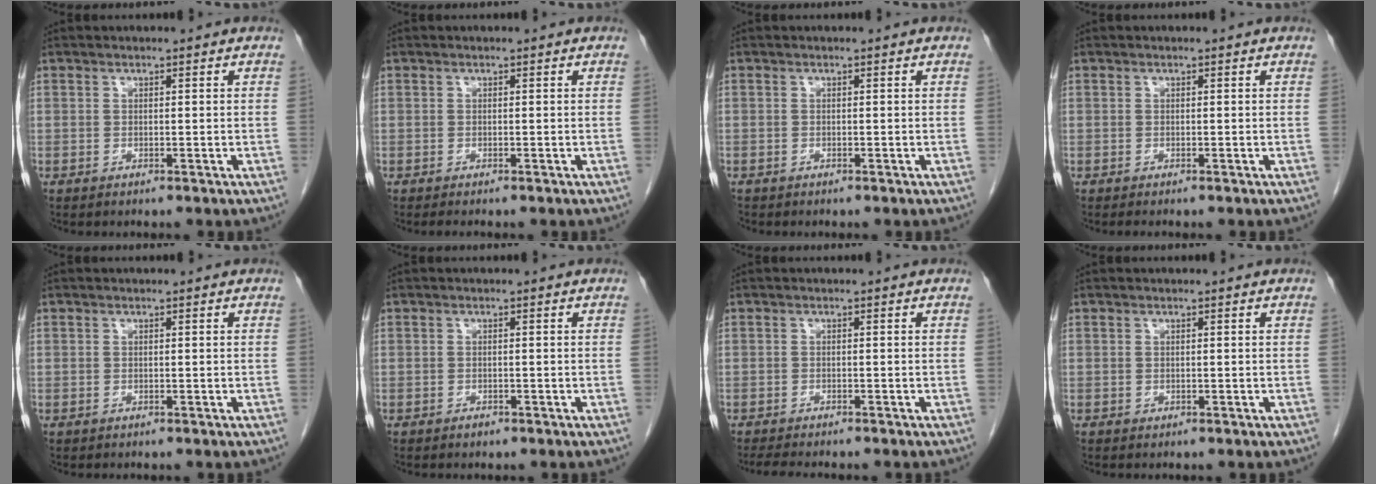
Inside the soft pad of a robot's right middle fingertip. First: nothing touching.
{"total": 1.3, "force": [-1.2, 0.1, 0.6], "torque": [-0.011, -0.005, -0.014]}
{"total": 0.6, "force": [-0.6, 0.2, 0.2], "torque": [-0.006, 0.000, -0.011]}
{"total": 1.0, "force": [-0.9, 0.1, 0.5], "torque": [-0.010, -0.004, -0.010]}
{"total": 0.0}
{"total": 0.7, "force": [-0.5, 0.4, 0.2], "torque": [-0.006, 0.000, -0.008]}
{"total": 5.4, "force": [-4.7, 0.8, 2.5], "torque": [-0.035, -0.011, -0.069]}
{"total": 0.0}